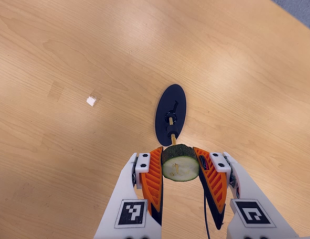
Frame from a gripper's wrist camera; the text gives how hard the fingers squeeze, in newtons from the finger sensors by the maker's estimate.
{"total": 10.6, "left": 10.0, "right": 11.2}